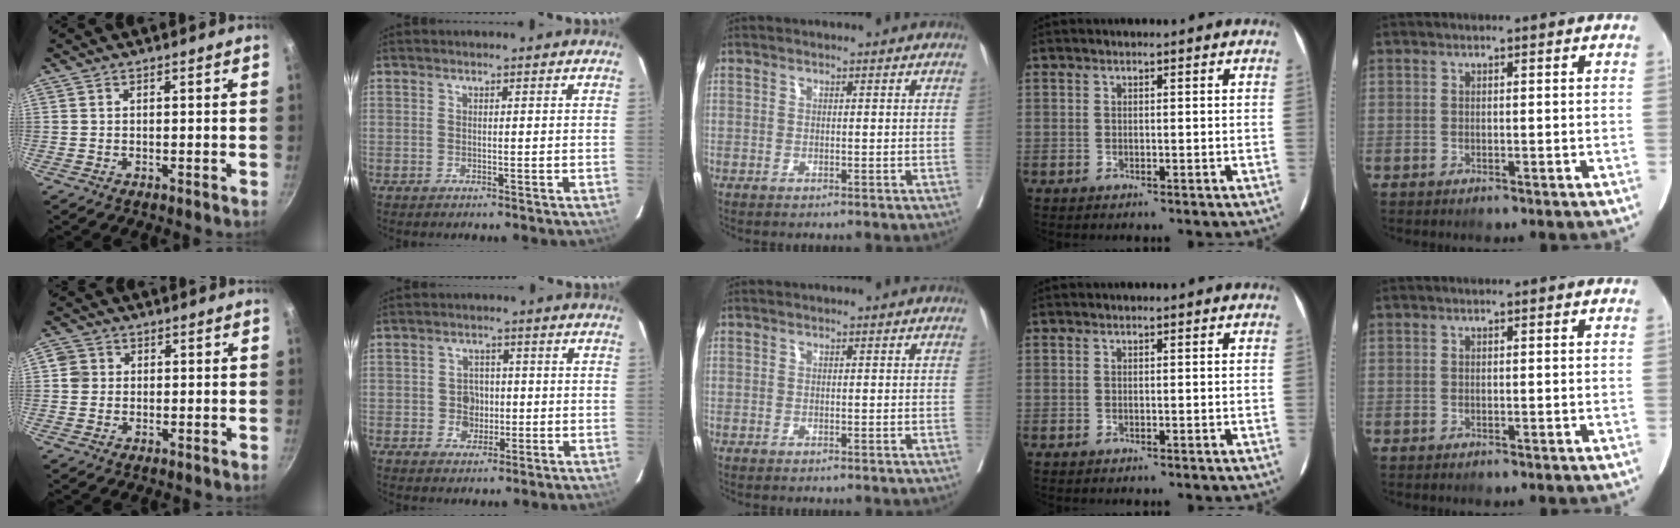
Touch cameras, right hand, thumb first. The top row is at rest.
{"thumb": {"total": 3.2, "force": [0.4, 3.1, 0.9], "torque": [0.002, 0.004, 0.004]}, "index": {"total": 3.8, "force": [-0.5, 3.3, 1.8], "torque": [-0.025, 0.010, -0.005]}}